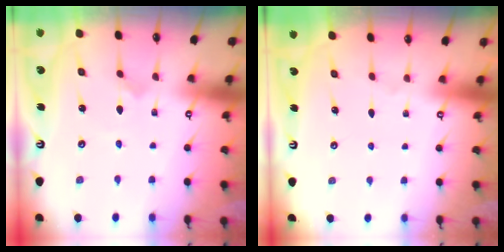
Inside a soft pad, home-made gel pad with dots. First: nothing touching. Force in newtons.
{"total": 0.0}